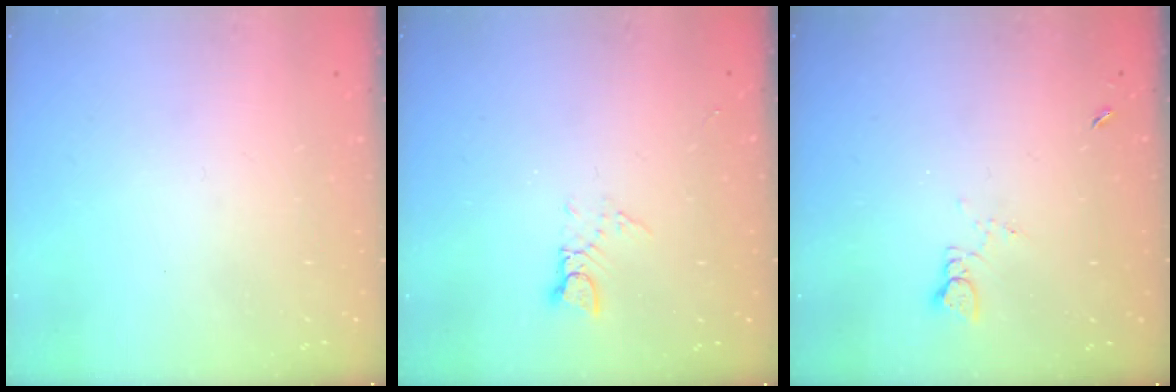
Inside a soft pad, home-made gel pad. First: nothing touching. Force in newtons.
{"total": 2.9, "press": 2.9, "slide": 0.2}
{"total": 1.8, "press": 1.7, "slide": 0.3}